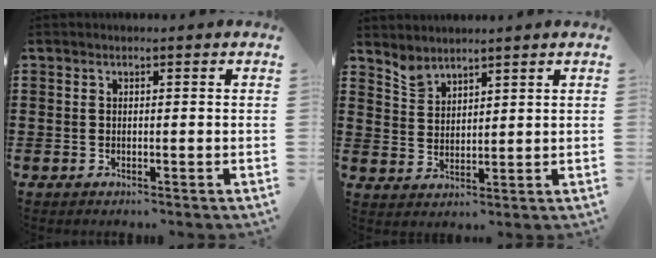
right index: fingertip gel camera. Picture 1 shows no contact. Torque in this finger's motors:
{"motor_torque": [-0.51, 0.94, 0.01, 0.00]}